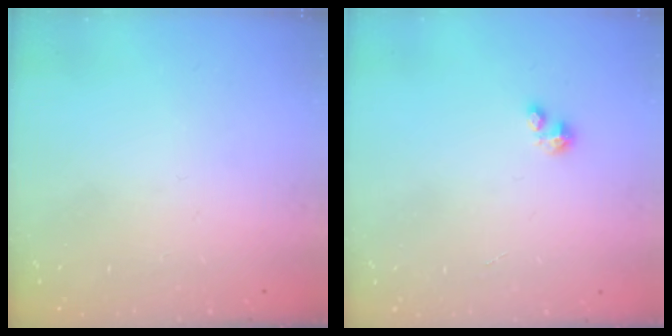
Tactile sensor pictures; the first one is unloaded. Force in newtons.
{"total": 0.9, "press": 0.9, "slide": 0.3}